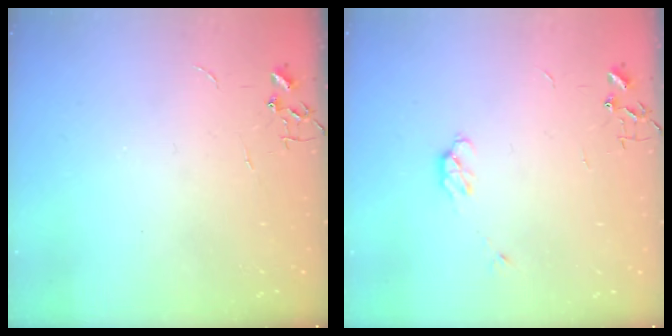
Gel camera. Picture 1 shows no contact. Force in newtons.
{"total": 4.2, "press": 4.1, "slide": 1.0}